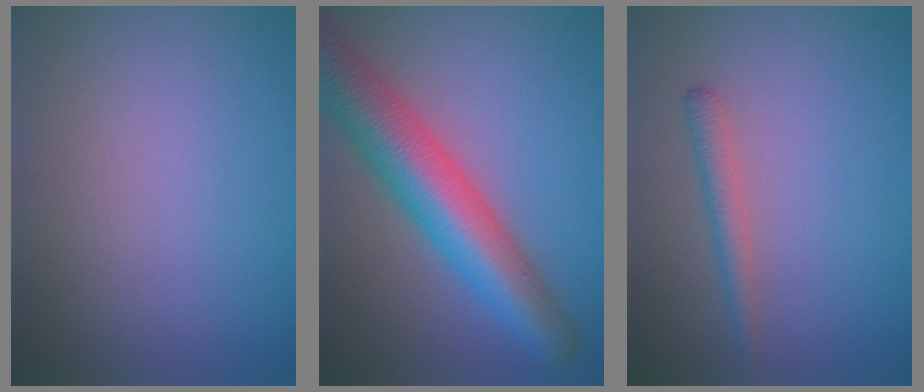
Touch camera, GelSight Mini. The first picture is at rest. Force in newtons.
{"total": 9.1, "press": 9.1, "slide": 0.2}
{"total": 1.7, "press": 1.7, "slide": 0.1}